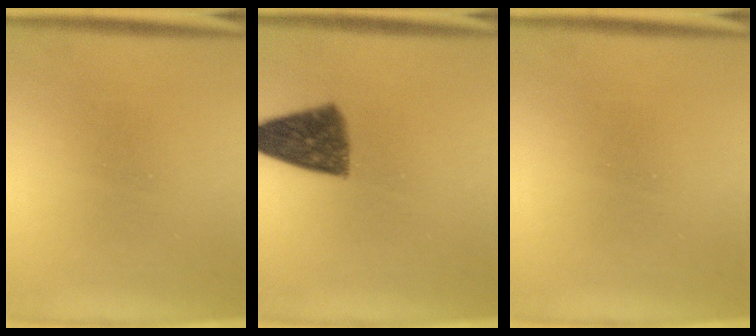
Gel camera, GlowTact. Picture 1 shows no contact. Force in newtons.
{"total": 9.2}
{"total": 0.0}